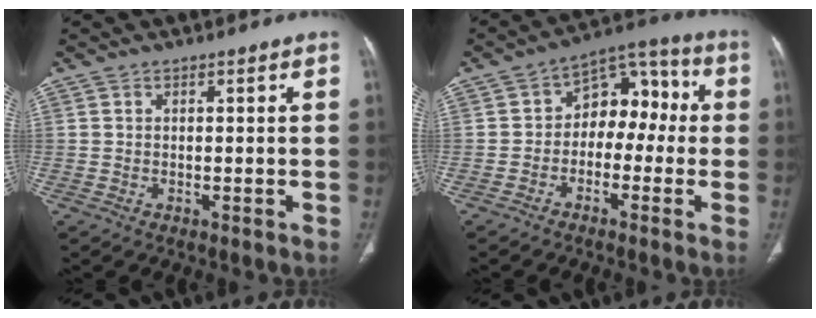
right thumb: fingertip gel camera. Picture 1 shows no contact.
{"total": 10.6, "force": [-0.9, 7.3, 7.5], "torque": [-0.062, 0.049, -0.031]}